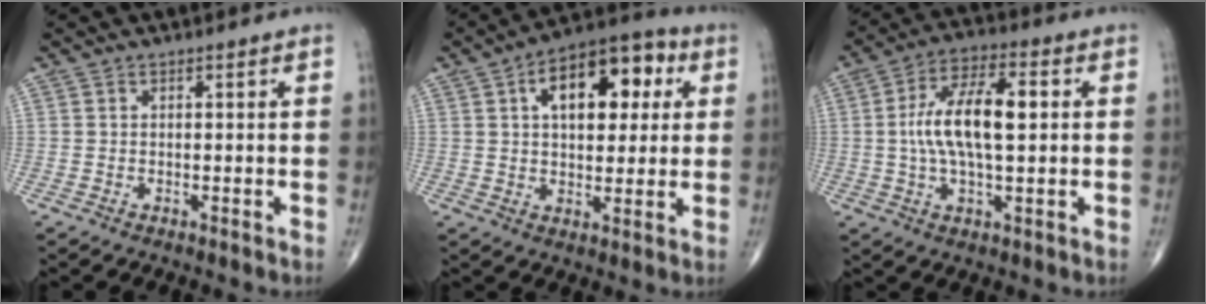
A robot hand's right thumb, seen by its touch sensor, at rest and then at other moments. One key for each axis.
{"total": 15.9, "fx": 4.7, "fy": 8.6, "fz": 12.5, "tx": -0.147, "ty": 0.017, "tz": 0.064}
{"total": 13.2, "fx": 1.1, "fy": 5.4, "fz": 12.1, "tx": -0.222, "ty": 0.016, "tz": 0.014}